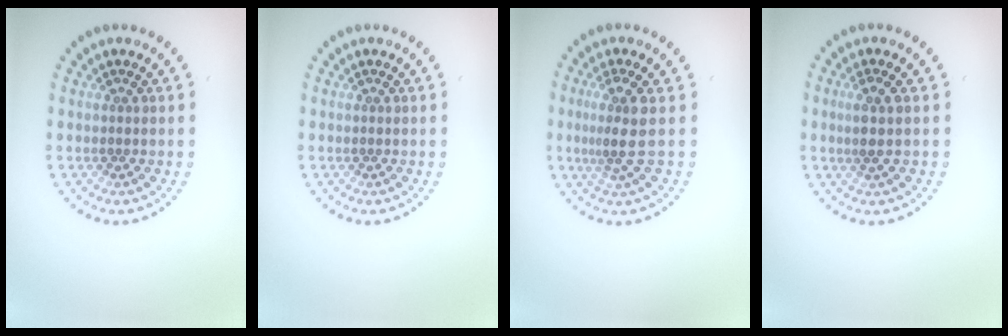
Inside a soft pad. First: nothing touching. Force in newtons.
{"total": 0.0}
{"total": 2.9, "press": 2.2, "slide": 1.9}
{"total": 1.8, "press": 1.6, "slide": 1.0}